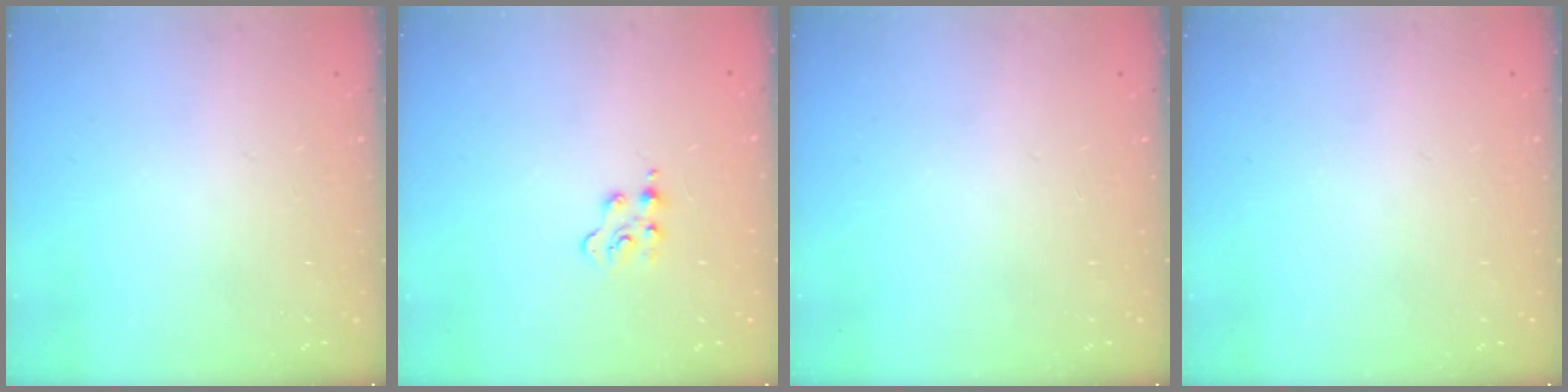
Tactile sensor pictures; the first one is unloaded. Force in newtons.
{"total": 2.2, "press": 2.2, "slide": 0.5}
{"total": 0.0}
{"total": 0.0}